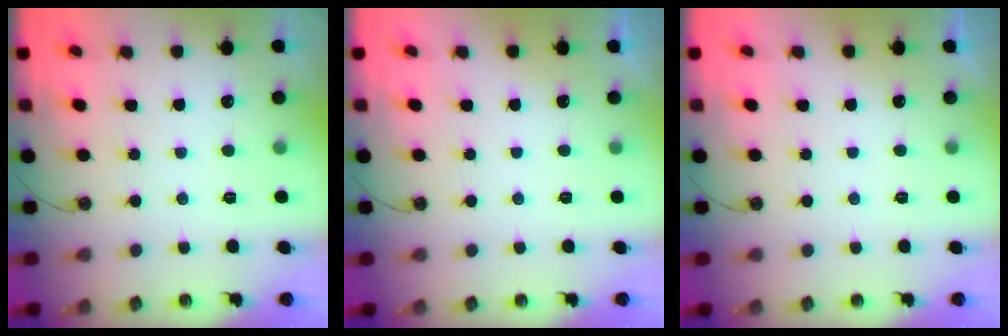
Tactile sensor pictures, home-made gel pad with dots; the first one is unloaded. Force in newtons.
{"total": 0.0}
{"total": 0.0}